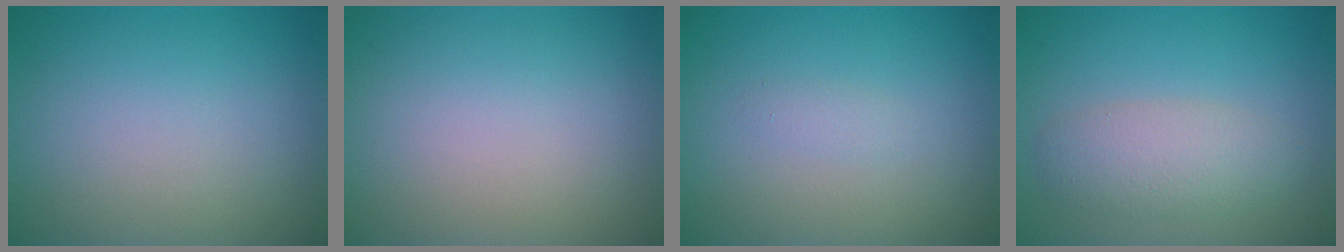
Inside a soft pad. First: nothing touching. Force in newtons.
{"total": 0.0}
{"total": 0.8, "press": 0.8, "slide": 0.0}
{"total": 3.4, "press": 3.4, "slide": 0.0}